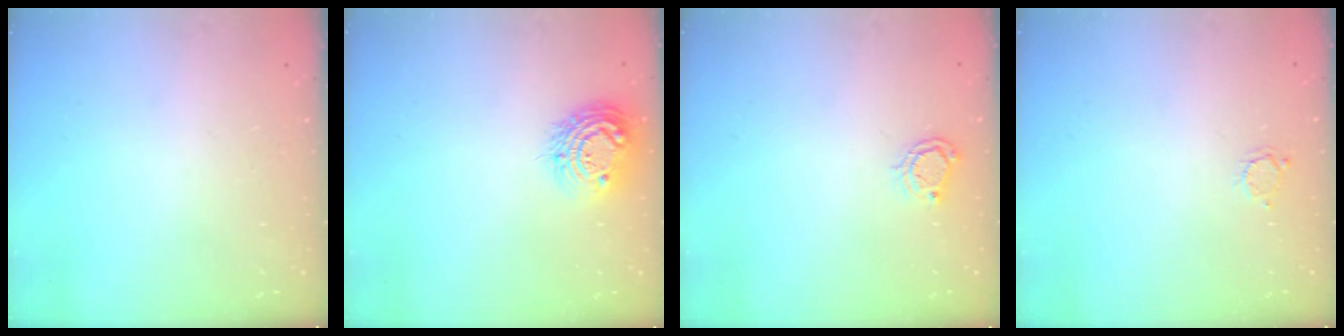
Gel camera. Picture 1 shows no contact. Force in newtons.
{"total": 11.6, "press": 11.6, "slide": 0.8}
{"total": 4.5, "press": 4.4, "slide": 0.6}
{"total": 2.8, "press": 2.8, "slide": 0.4}